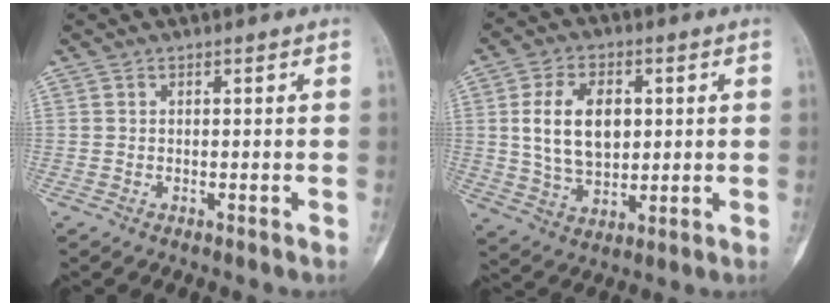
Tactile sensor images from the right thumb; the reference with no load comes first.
{"total": 12.6, "force": [2.1, 8.1, 9.4], "torque": [-0.149, -0.007, 0.045]}